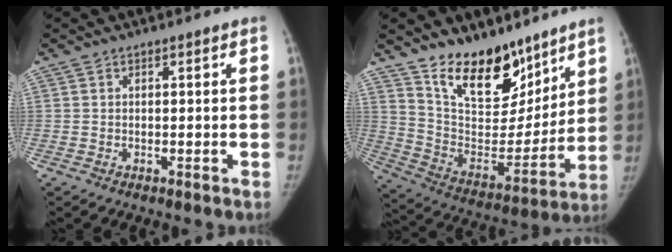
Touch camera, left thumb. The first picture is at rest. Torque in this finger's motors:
{"motor_torque": [0.47, 0.34, 1.45, -1.32, 0.06]}